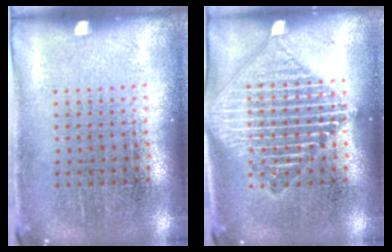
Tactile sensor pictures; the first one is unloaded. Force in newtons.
{"total": 2.6, "press": 2.6, "slide": 0.3}